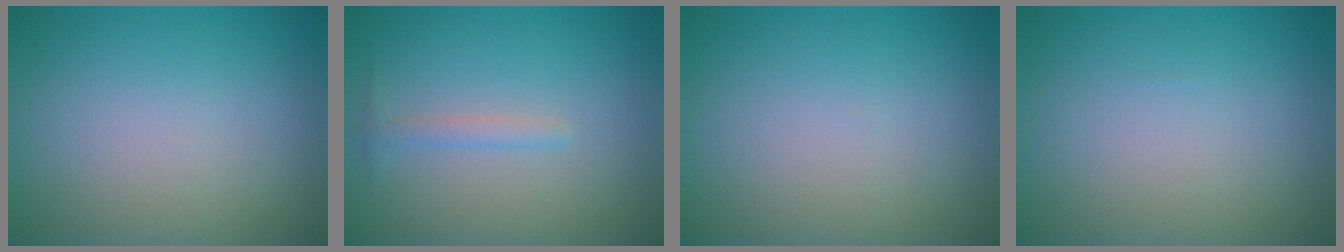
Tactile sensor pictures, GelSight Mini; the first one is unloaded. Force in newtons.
{"total": 1.1, "press": 1.1, "slide": 0.0}
{"total": 0.0}
{"total": 0.0}